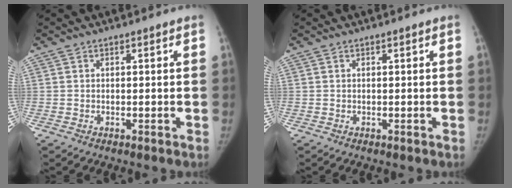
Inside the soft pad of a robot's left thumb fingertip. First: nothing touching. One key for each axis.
{"total": 0.0}